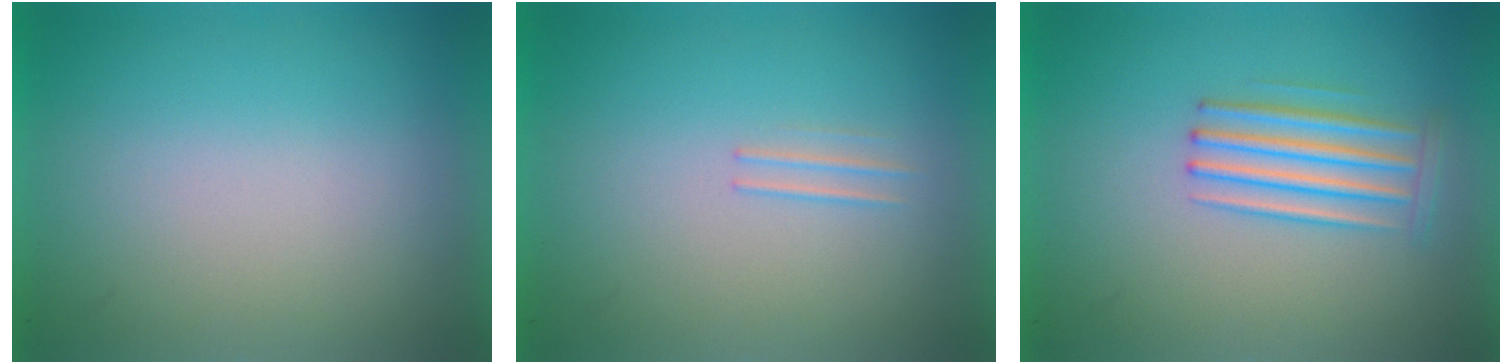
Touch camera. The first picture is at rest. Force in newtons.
{"total": 1.2}
{"total": 2.9}